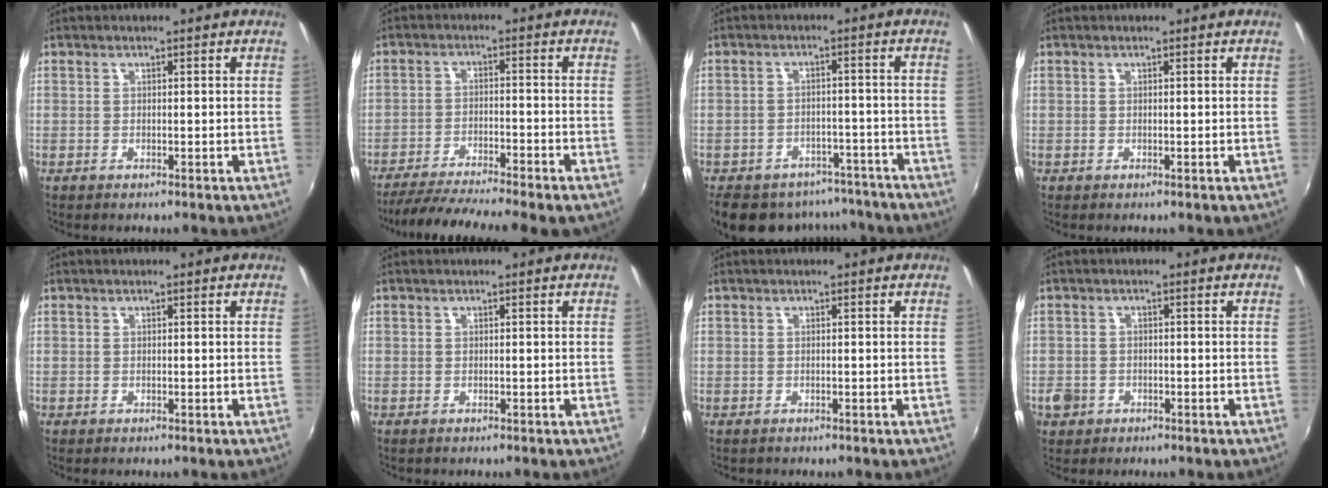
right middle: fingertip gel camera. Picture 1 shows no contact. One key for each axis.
{"total": 13.1, "fx": -11.5, "fy": -0.4, "fz": 6.3, "tx": -0.130, "ty": -0.018, "tz": -0.185}
{"total": 16.0, "fx": -12.6, "fy": 8.1, "fz": 5.5, "tx": -0.130, "ty": 0.016, "tz": -0.155}
{"total": 0.0}
{"total": 0.0}
{"total": 0.0}
{"total": 0.7, "fx": -0.5, "fy": 0.5, "fz": -0.1, "tx": 0.000, "ty": 0.001, "tz": -0.009}
{"total": 3.5, "fx": -1.6, "fy": 2.9, "fz": 1.0, "tx": -0.028, "ty": 0.001, "tz": -0.027}